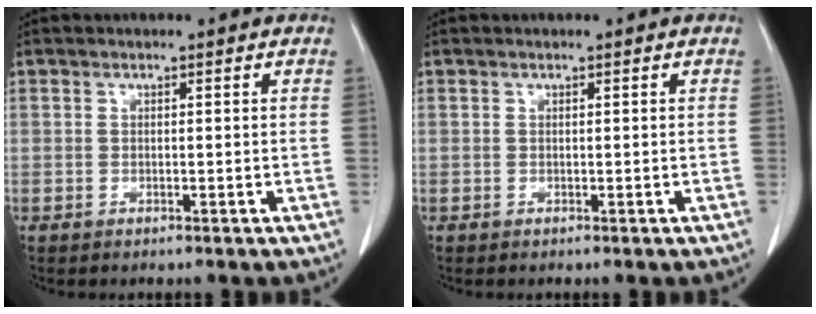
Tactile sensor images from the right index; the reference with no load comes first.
{"total": 0.0}